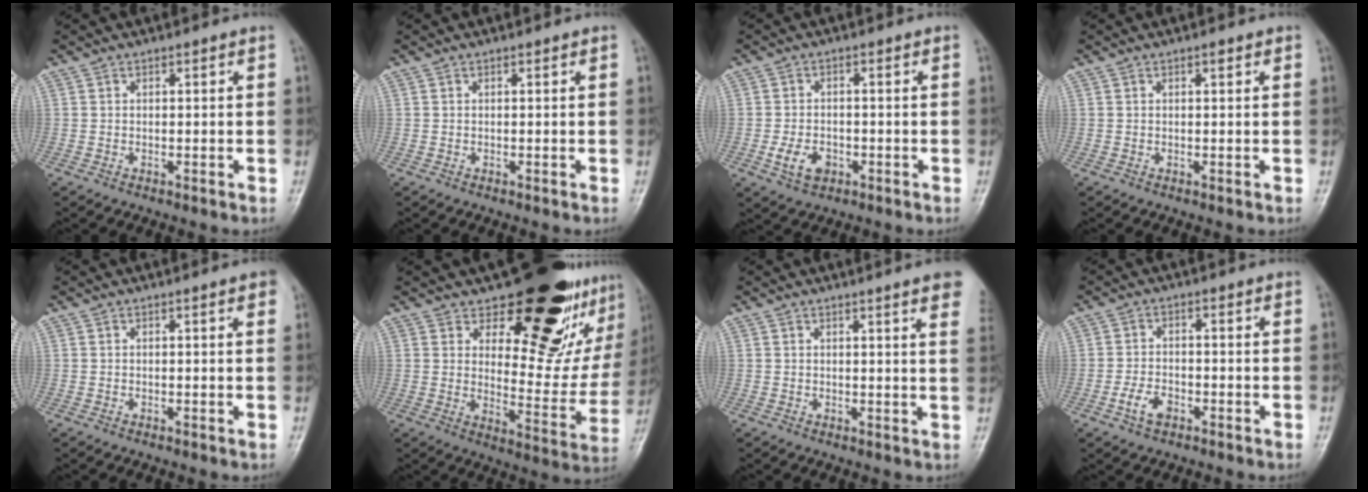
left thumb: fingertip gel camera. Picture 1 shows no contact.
{"total": 0.0}
{"total": 5.0, "force": [-1.9, 3.6, 2.9], "torque": [-0.044, 0.006, -0.032]}
{"total": 0.7, "force": [0.3, 0.3, 0.5], "torque": [-0.002, 0.002, 0.003]}
{"total": 2.1, "force": [1.1, 0.4, 1.7], "torque": [-0.013, 0.005, 0.009]}
{"total": 22.5, "force": [14.4, 9.7, 14.2], "torque": [-0.130, -0.108, 0.197]}
{"total": 8.3, "force": [5.5, 0.7, 6.1], "torque": [-0.061, -0.010, 0.050]}
{"total": 4.1, "force": [-2.1, 2.5, 2.4], "torque": [-0.039, 0.014, -0.042]}